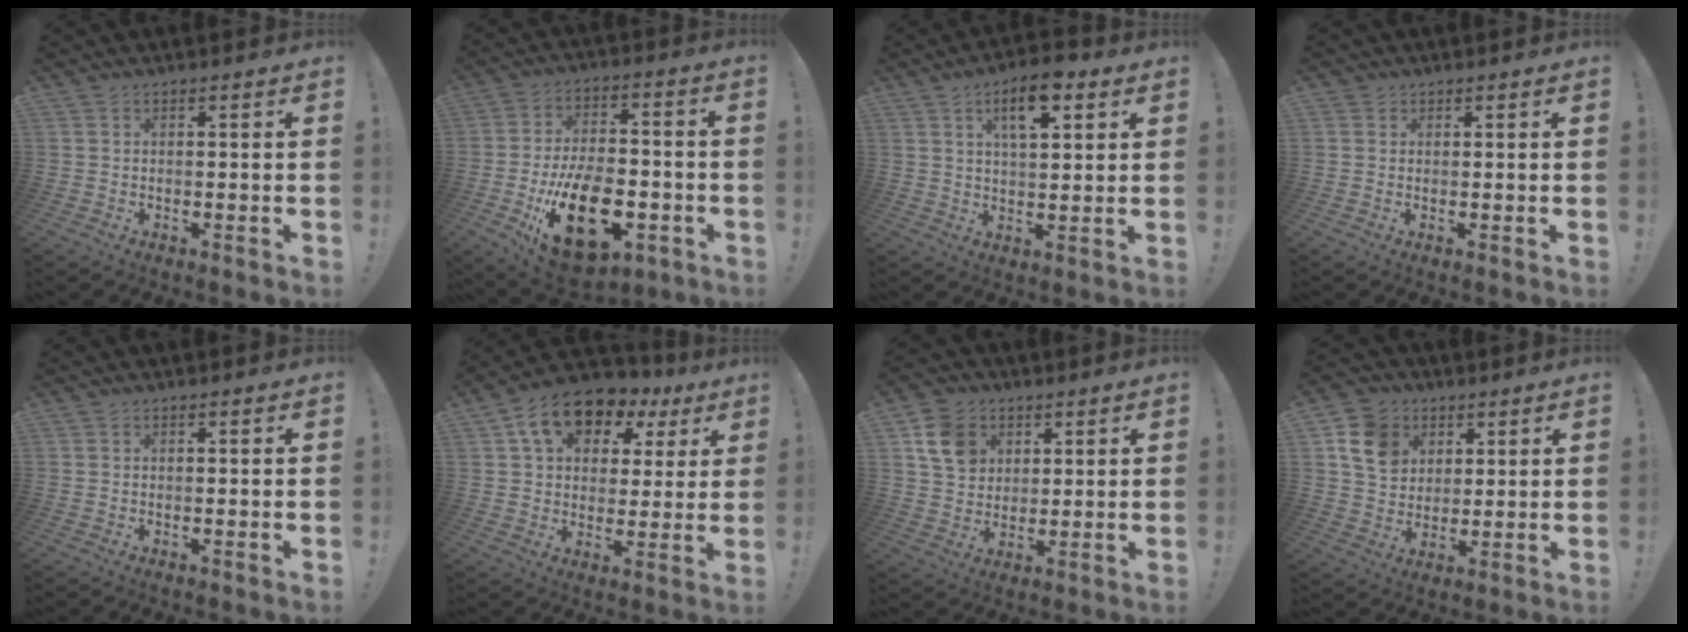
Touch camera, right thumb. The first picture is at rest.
{"total": 23.3, "force": [-8.5, 13.8, 16.8], "torque": [-0.279, 0.051, -0.121]}
{"total": 10.1, "force": [4.9, 4.4, 7.7], "torque": [-0.108, -0.011, 0.080]}
{"total": 1.2, "force": [0.8, 0.8, 0.2], "torque": [0.003, -0.002, 0.014]}
{"total": 0.0}
{"total": 13.9, "force": [7.0, 9.5, 7.4], "torque": [-0.116, -0.029, 0.130]}
{"total": 11.3, "force": [4.8, 9.0, 4.7], "torque": [-0.070, -0.009, 0.098]}
{"total": 12.2, "force": [5.1, 9.8, 5.2], "torque": [-0.083, -0.007, 0.105]}